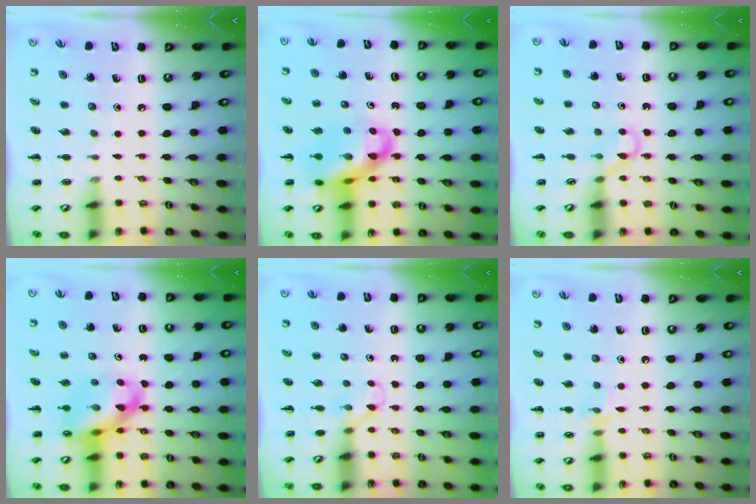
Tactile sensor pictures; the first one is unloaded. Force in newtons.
{"total": 14.8, "press": 14.3, "slide": 3.6}
{"total": 3.0, "press": 2.8, "slide": 1.1}
{"total": 11.4, "press": 11.0, "slide": 3.2}
{"total": 2.8, "press": 2.6, "slide": 1.0}
{"total": 6.7, "press": 6.4, "slide": 1.8}